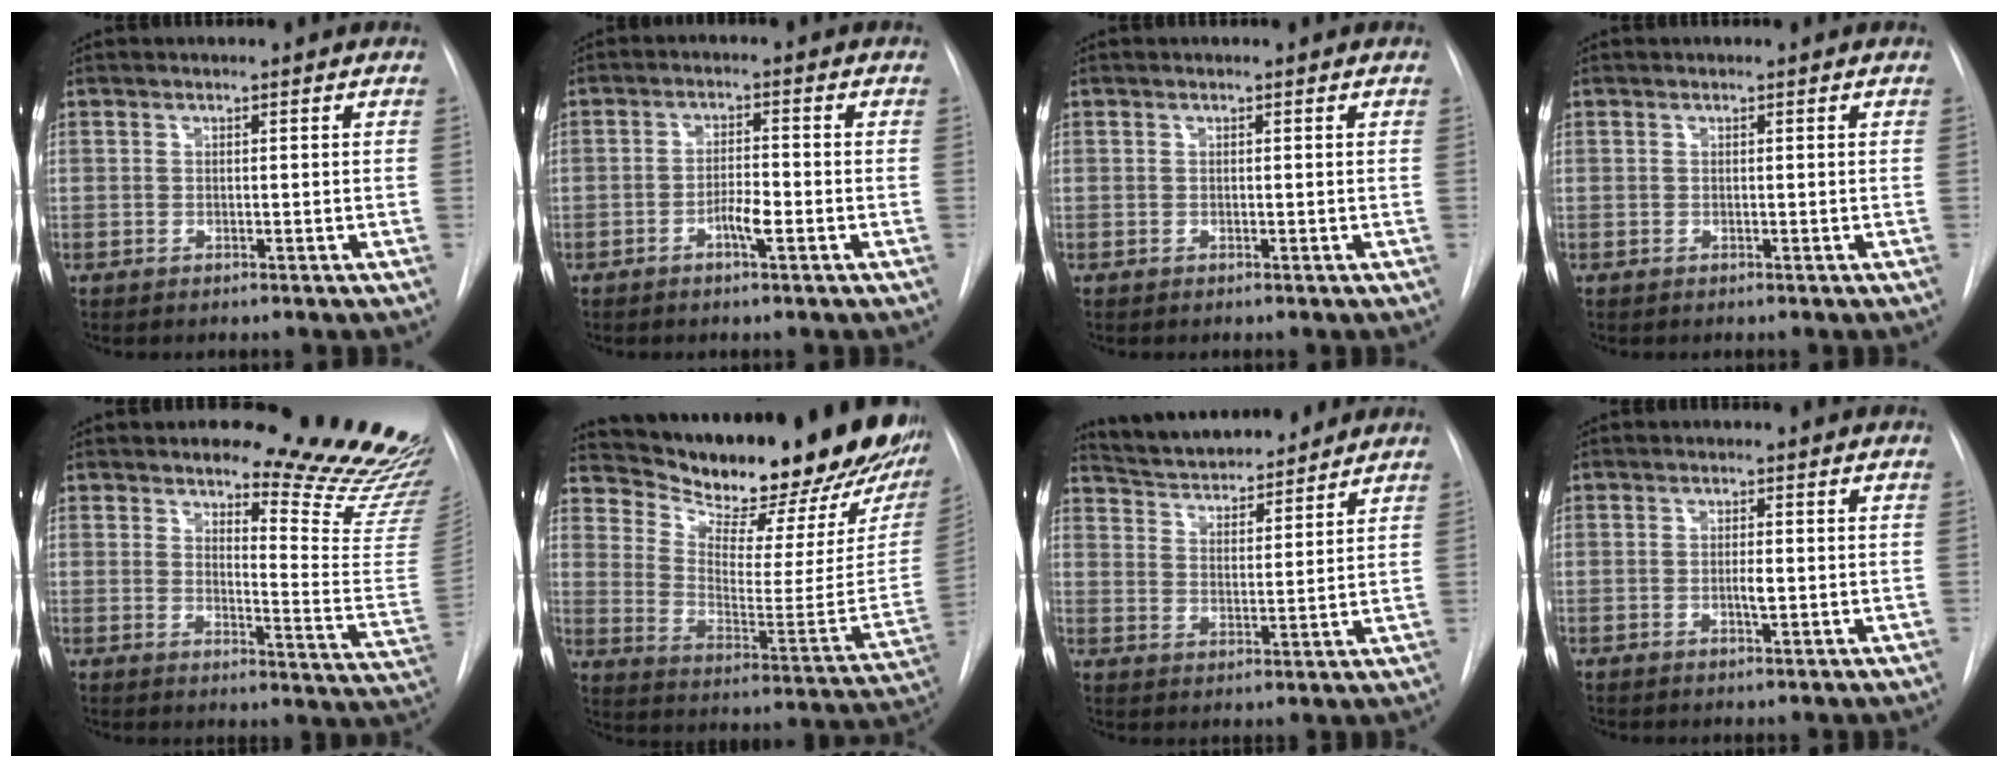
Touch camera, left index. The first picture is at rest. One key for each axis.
{"total": 3.2, "fx": -1.5, "fy": 0.5, "fz": 2.8, "tx": -0.049, "ty": 0.002, "tz": -0.028}
{"total": 0.0}
{"total": 0.0}
{"total": 18.9, "fx": 16.7, "fy": 2.9, "fz": 8.4, "tx": -0.090, "ty": -0.121, "tz": 0.183}
{"total": 27.9, "fx": 24.7, "fy": 4.3, "fz": 12.3, "tx": -0.198, "ty": -0.094, "tz": 0.330}
{"total": 13.8, "fx": 12.8, "fy": 2.7, "fz": 4.4, "tx": -0.068, "ty": 0.015, "tz": 0.204}
{"total": 1.7, "fx": -0.3, "fy": 0.3, "fz": 1.6, "tx": -0.030, "ty": -0.001, "tz": -0.005}